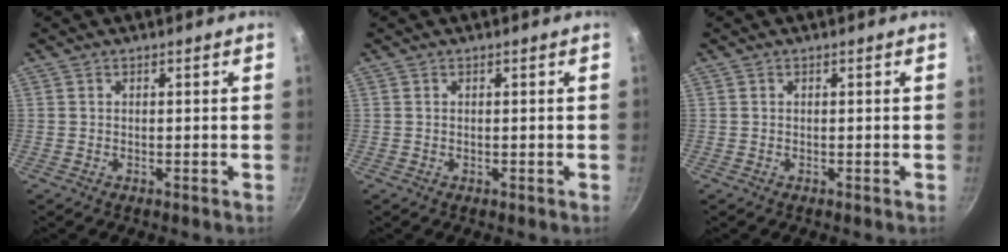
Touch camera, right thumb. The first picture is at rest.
{"total": 0.0}
{"total": 0.0}